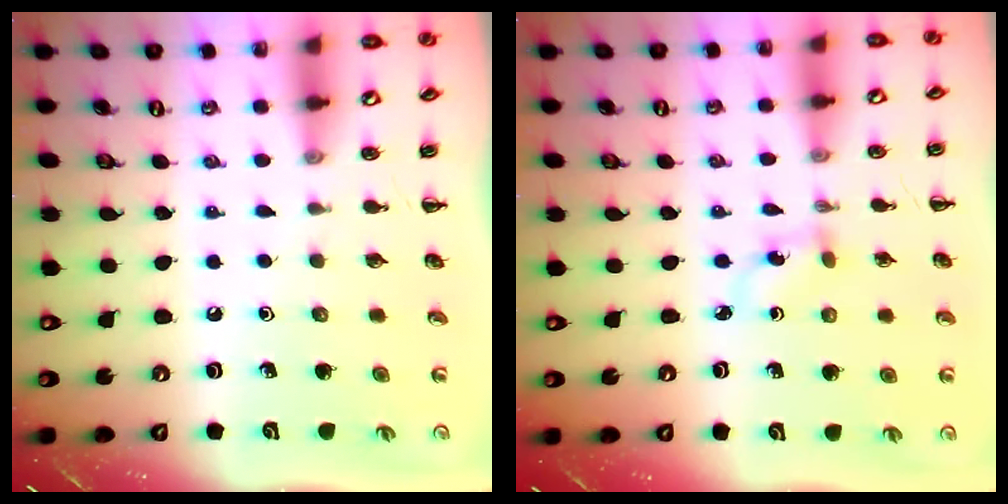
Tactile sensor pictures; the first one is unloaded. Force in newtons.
{"total": 2.6, "press": 2.3, "slide": 1.1}